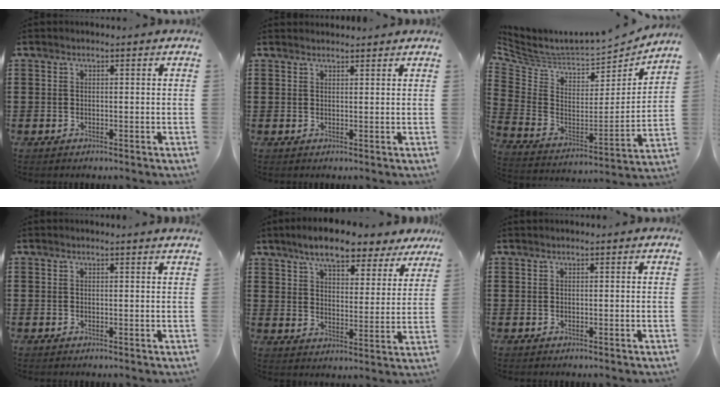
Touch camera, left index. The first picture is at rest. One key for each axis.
{"total": 1.1, "fx": 1.1, "fy": 0.1, "fz": 0.1, "tx": -0.003, "ty": -0.001, "tz": 0.022}
{"total": 4.6, "fx": 4.5, "fy": 0.5, "fz": 0.8, "tx": -0.047, "ty": -0.056, "tz": 0.071}
{"total": 0.7, "fx": 0.6, "fy": -0.2, "fz": 0.2, "tx": -0.005, "ty": -0.003, "tz": 0.013}
{"total": 7.6, "fx": 6.7, "fy": 1.6, "fz": 3.2, "tx": -0.083, "ty": -0.021, "tz": 0.119}
{"total": 0.0}